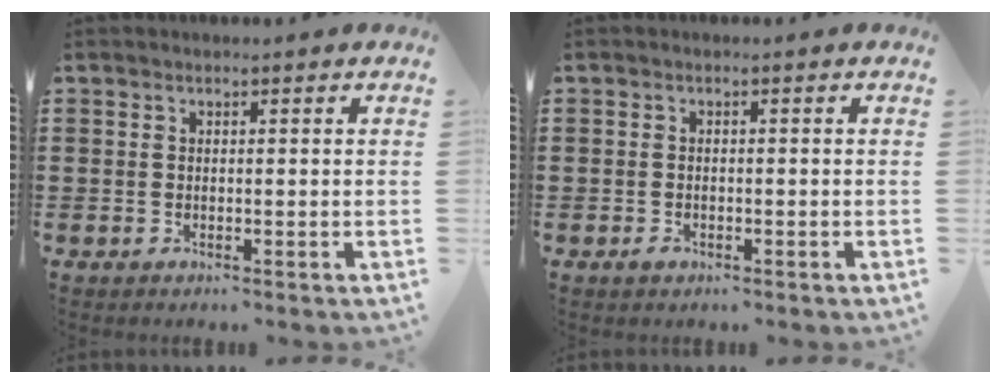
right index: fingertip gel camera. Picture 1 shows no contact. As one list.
[{"total": 0.6, "force": [-0.4, 0.4, 0.3], "torque": [-0.007, -0.001, -0.008]}]